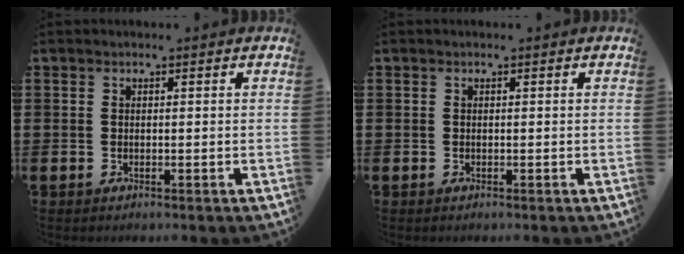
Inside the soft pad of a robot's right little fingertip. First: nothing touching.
{"total": 0.0}